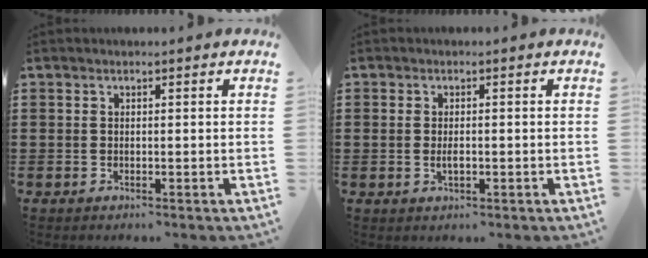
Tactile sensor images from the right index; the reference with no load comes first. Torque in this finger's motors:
{"motor_torque": [0.22, 0.28, 0.04, 0.00]}